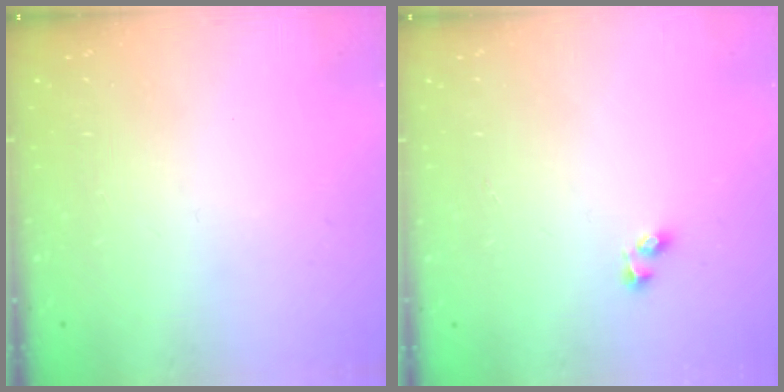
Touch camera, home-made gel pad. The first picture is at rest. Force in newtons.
{"total": 2.6, "press": 2.3, "slide": 1.2}